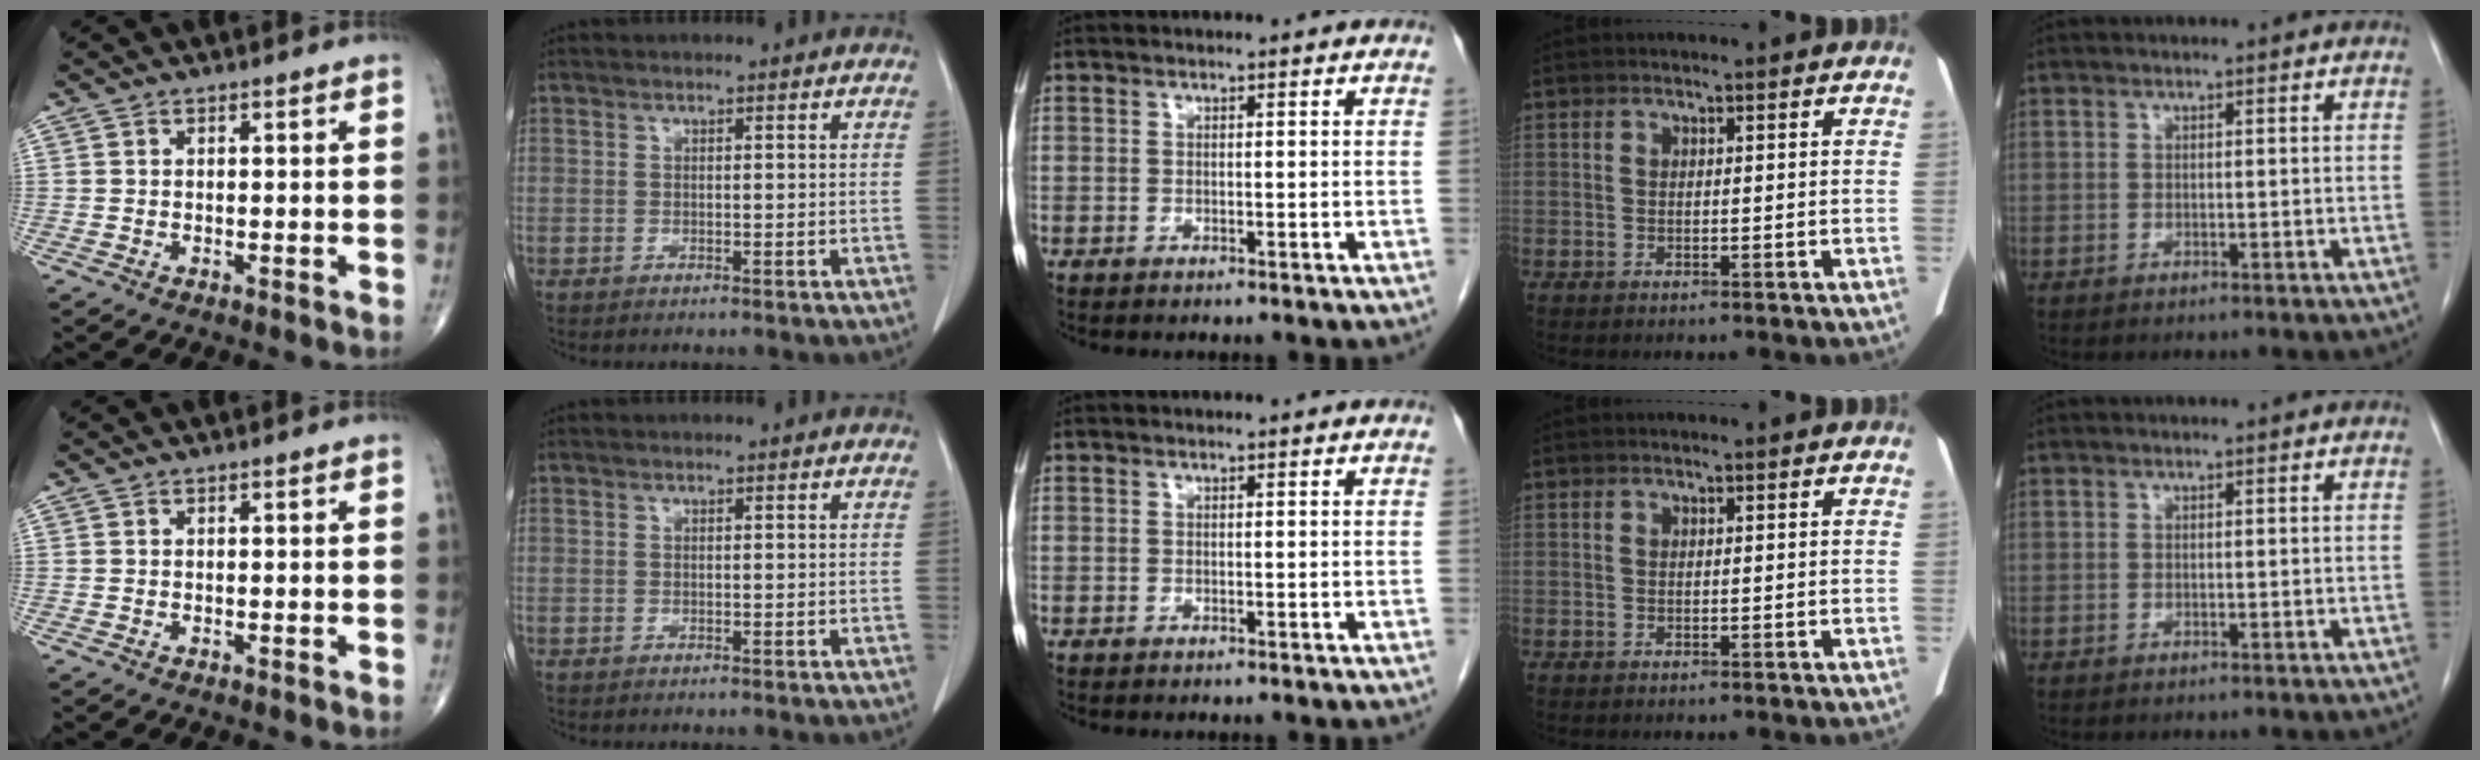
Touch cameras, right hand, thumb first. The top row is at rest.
{}